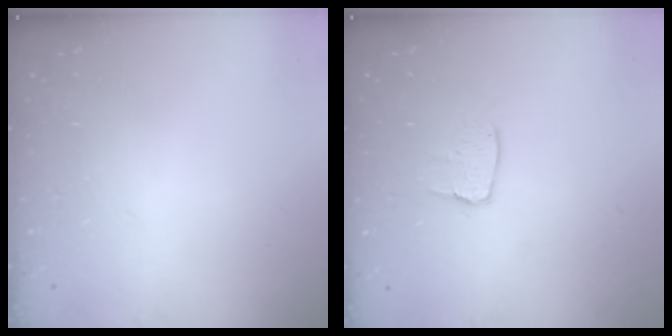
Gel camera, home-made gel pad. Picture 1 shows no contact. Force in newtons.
{"total": 6.1, "press": 6.0, "slide": 0.4}